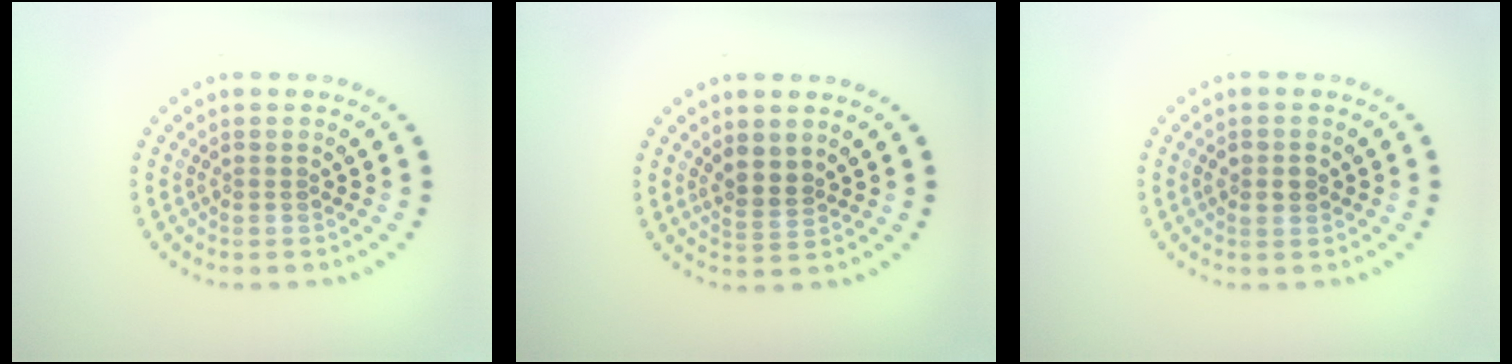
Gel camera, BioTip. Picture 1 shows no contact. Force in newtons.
{"total": 1.7, "press": 1.3, "slide": 1.1}
{"total": 1.5, "press": 1.4, "slide": 0.5}